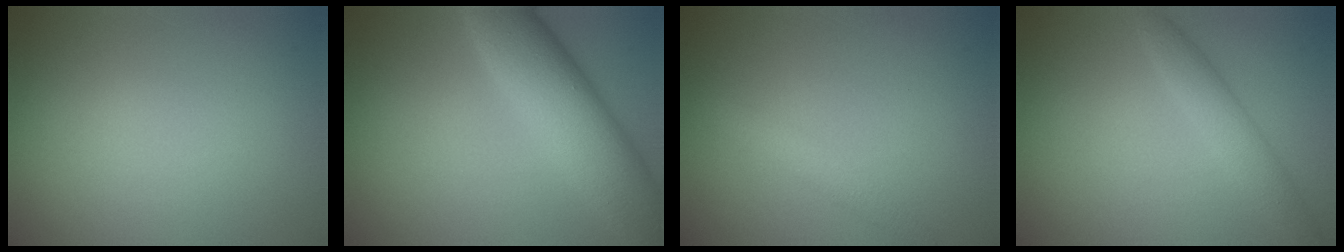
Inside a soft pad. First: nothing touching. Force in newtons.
{"total": 7.8, "press": 7.8, "slide": 0.3}
{"total": 1.3, "press": 1.3, "slide": 0.1}
{"total": 2.4, "press": 2.4, "slide": 0.0}